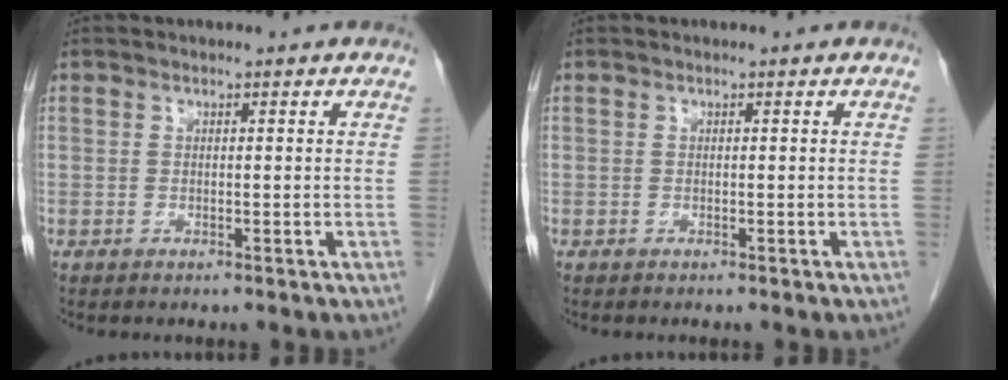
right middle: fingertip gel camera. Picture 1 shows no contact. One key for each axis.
{"total": 0.0}